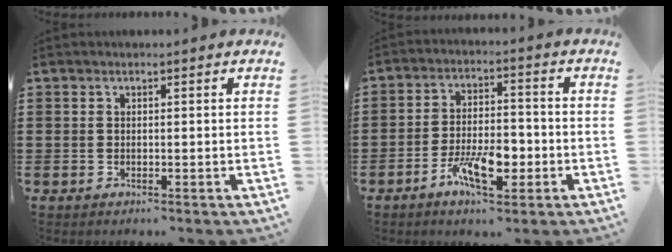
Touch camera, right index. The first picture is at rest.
{"total": 8.6, "force": [-3.7, 3.8, 6.7], "torque": [-0.130, 0.004, -0.066]}